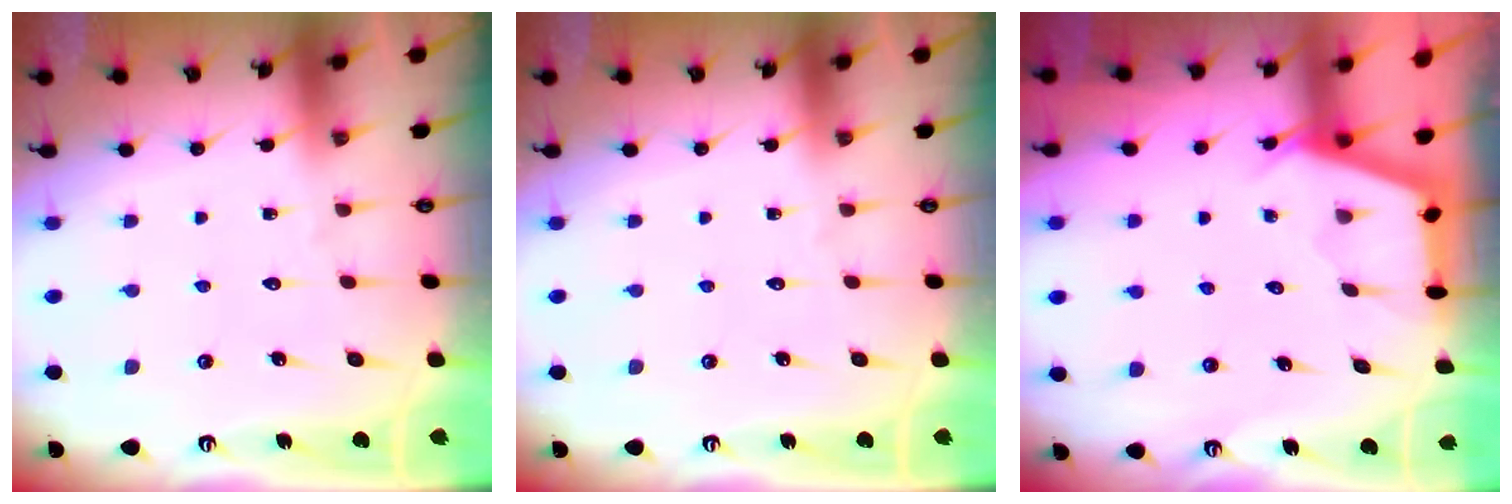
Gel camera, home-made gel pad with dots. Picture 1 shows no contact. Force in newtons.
{"total": 0.0}
{"total": 2.9, "press": 2.9, "slide": 0.3}